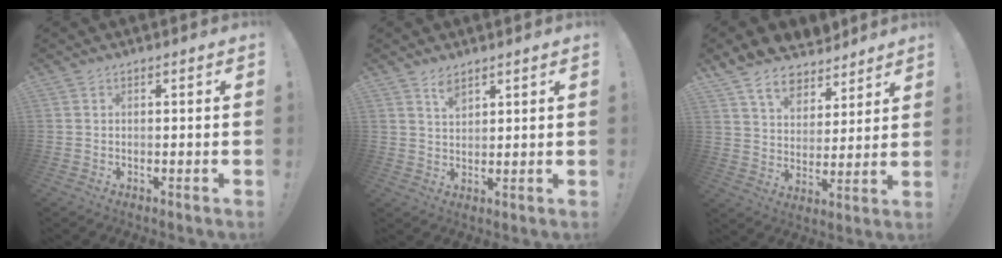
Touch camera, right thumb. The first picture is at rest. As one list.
[{"total": 4.3, "force": [3.2, 1.8, 2.2], "torque": [-0.028, -0.022, 0.056]}, {"total": 10.3, "force": [8.2, 5.6, 2.6], "torque": [-0.059, -0.065, 0.158]}]